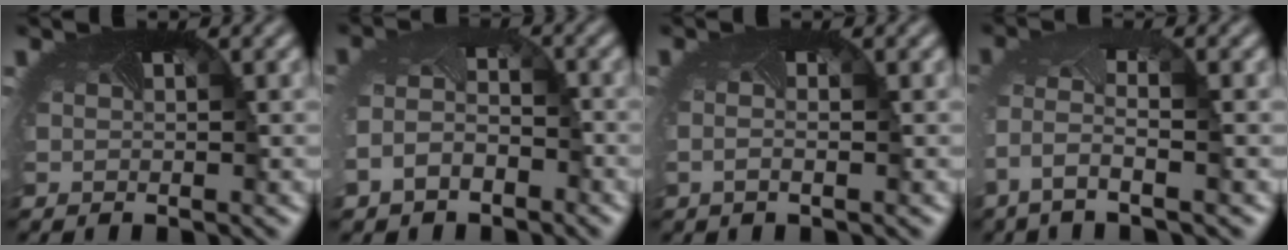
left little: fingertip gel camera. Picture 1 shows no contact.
{"total": 3.7, "force": [-2.1, 2.6, 1.6], "torque": [-0.049, -0.011, -0.047]}
{"total": 0.8, "force": [-0.4, 0.0, 0.7], "torque": [-0.019, -0.006, -0.007]}
{"total": 4.2, "force": [-2.1, 1.3, 3.4], "torque": [-0.103, -0.009, -0.049]}